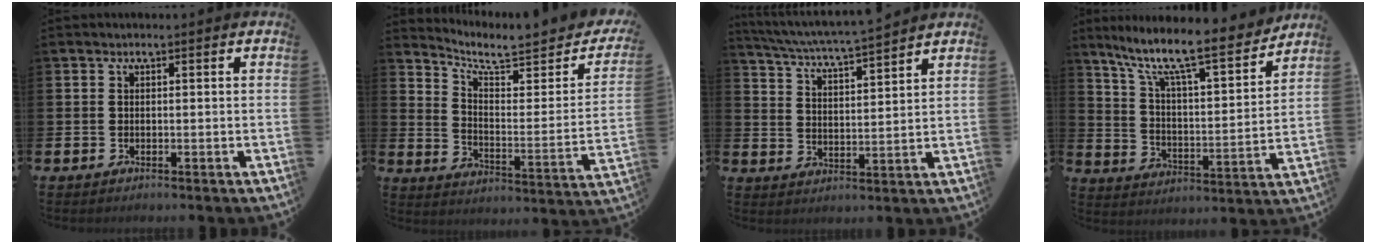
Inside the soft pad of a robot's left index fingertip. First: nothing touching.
{"total": 5.8, "force": [5.1, 1.3, 2.4], "torque": [-0.063, -0.048, 0.078]}
{"total": 5.4, "force": [5.1, -0.3, 1.5], "torque": [-0.052, -0.038, 0.088]}
{"total": 10.4, "force": [8.7, 1.6, 5.6], "torque": [-0.131, -0.063, 0.138]}